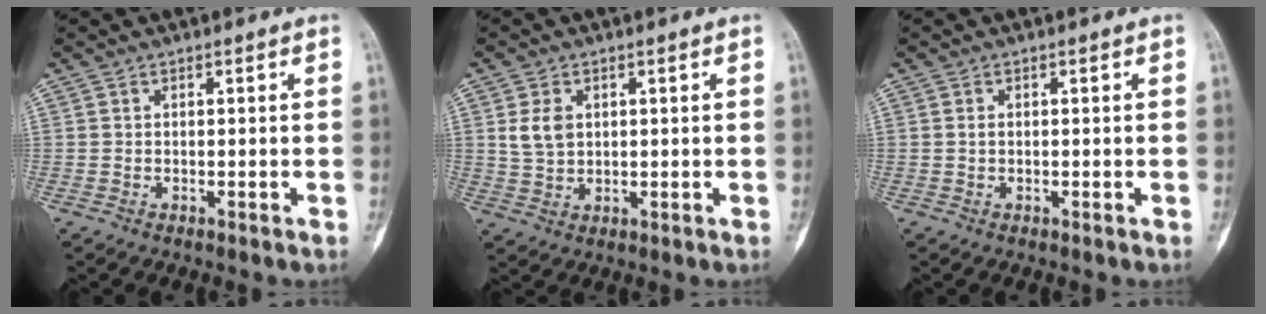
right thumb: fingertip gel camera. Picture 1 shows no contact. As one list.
[{"total": 4.6, "force": [1.2, 3.3, 3.0], "torque": [-0.048, -0.003, 0.031]}, {"total": 0.7, "force": [0.0, 0.4, 0.5], "torque": [-0.005, 0.001, -0.002]}]